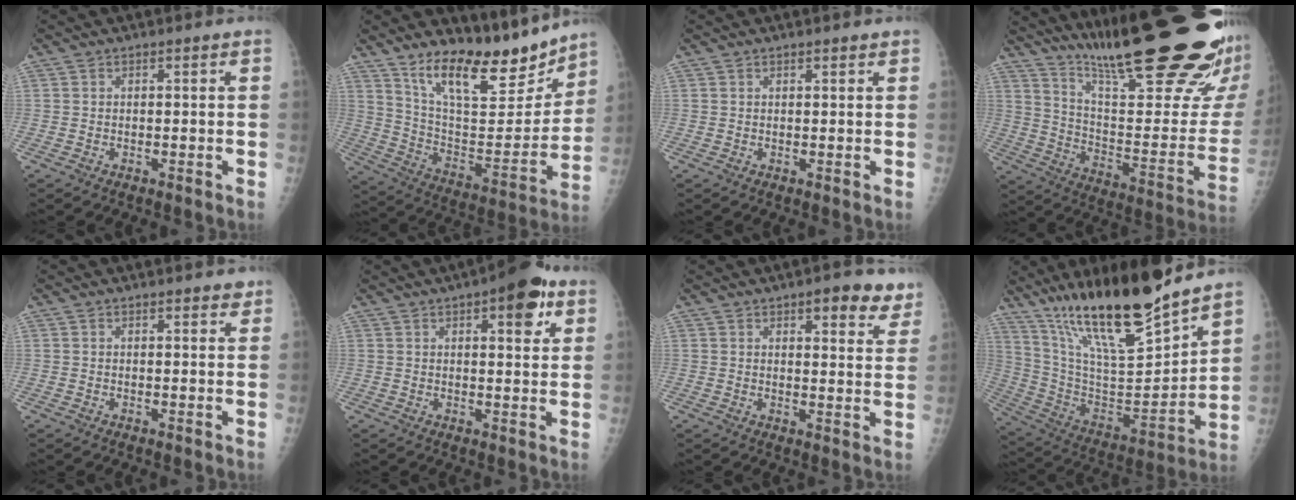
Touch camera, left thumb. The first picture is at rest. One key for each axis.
{"total": 20.8, "fx": 16.0, "fy": 6.7, "fz": 11.4, "tx": -0.131, "ty": -0.094, "tz": 0.272}
{"total": 1.5, "fx": 1.2, "fy": 0.4, "fz": 0.8, "tx": -0.010, "ty": -0.004, "tz": 0.016}
{"total": 34.0, "fx": 24.3, "fy": 5.1, "fz": 23.2, "tx": -0.294, "ty": -0.122, "tz": 0.363}
{"total": 3.4, "fx": 2.7, "fy": 1.0, "fz": 1.8, "tx": -0.006, "ty": -0.007, "tz": 0.034}
{"total": 9.6, "fx": 4.7, "fy": 3.4, "fz": 7.6, "tx": -0.077, "ty": -0.014, "tz": 0.056}
{"total": 9.4, "fx": 6.4, "fy": 3.3, "fz": 6.1, "tx": -0.041, "ty": -0.031, "tz": 0.076}
{"total": 25.3, "fx": 19.3, "fy": 4.8, "fz": 15.7, "tx": -0.246, "ty": -0.089, "tz": 0.342}